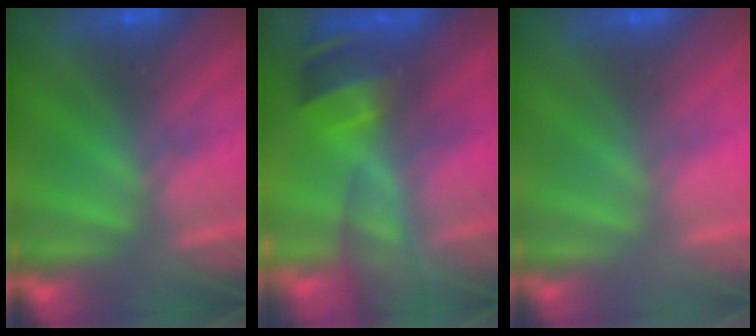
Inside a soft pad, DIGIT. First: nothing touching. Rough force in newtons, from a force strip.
{"total": 8.2}
{"total": 3.6}